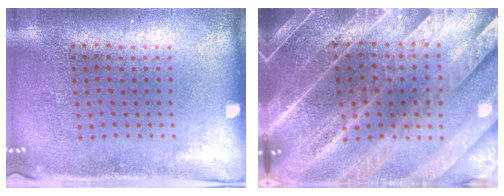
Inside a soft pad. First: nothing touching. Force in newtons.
{"total": 5.6, "press": 4.8, "slide": 3.0}